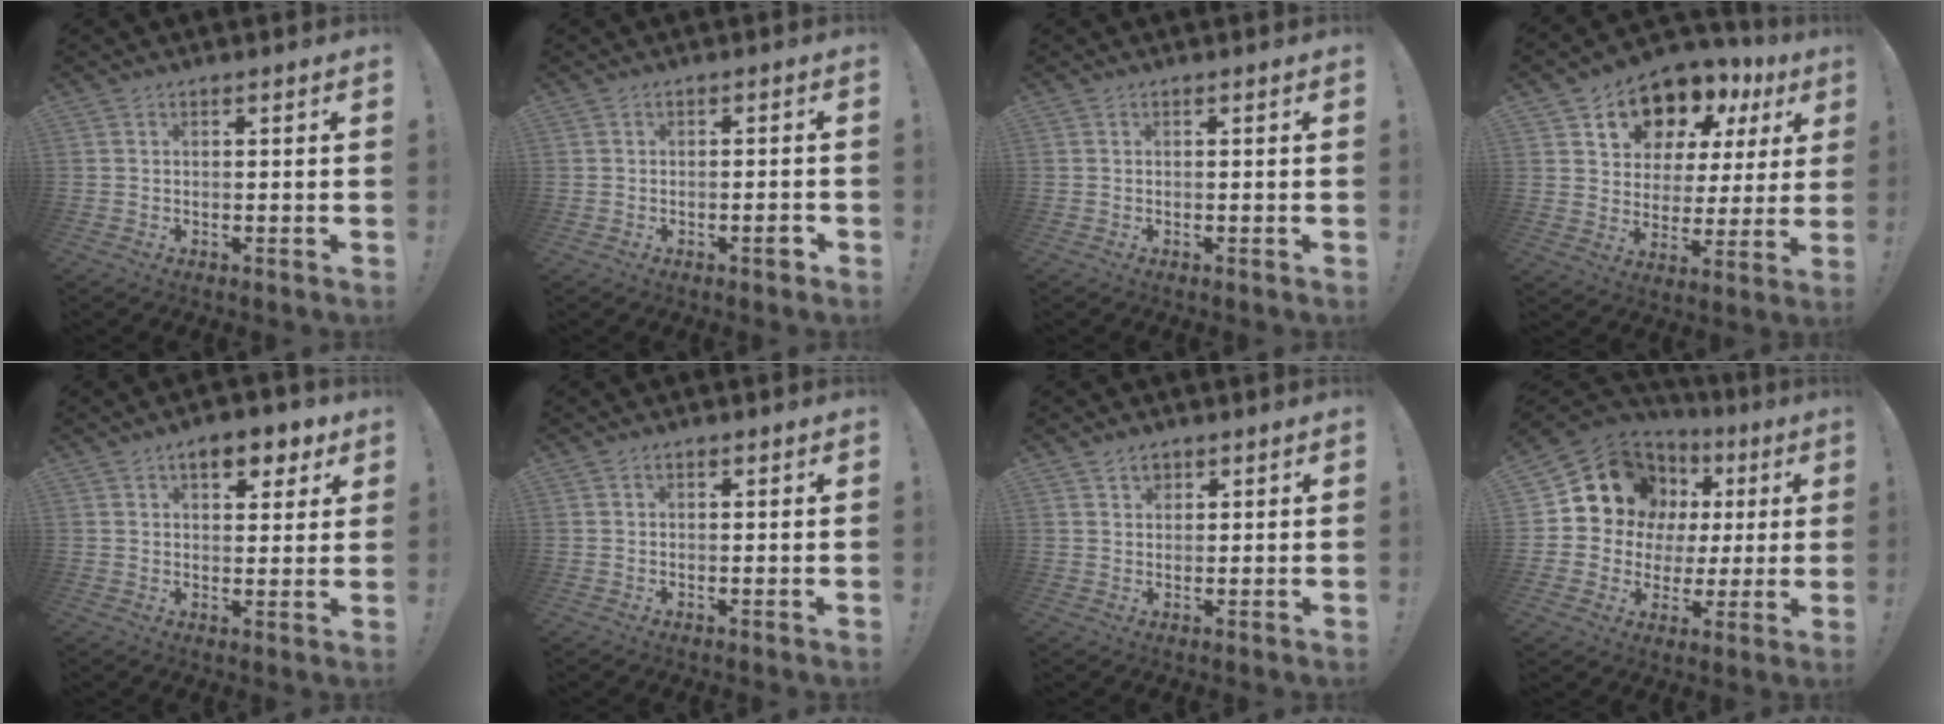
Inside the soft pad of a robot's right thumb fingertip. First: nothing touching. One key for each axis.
{"total": 2.7, "fx": -1.5, "fy": 1.5, "fz": 1.7, "tx": -0.019, "ty": 0.008, "tz": -0.027}
{"total": 0.0}
{"total": 12.1, "fx": 9.1, "fy": 7.2, "fz": 3.3, "tx": -0.056, "ty": -0.081, "tz": 0.173}
{"total": 8.0, "fx": 4.6, "fy": 3.8, "fz": 5.2, "tx": -0.059, "ty": -0.017, "tz": 0.077}
{"total": 0.6, "fx": 0.4, "fy": 0.3, "fz": 0.3, "tx": -0.001, "ty": 0.000, "tz": 0.007}
{"total": 2.8, "fx": 2.0, "fy": 1.9, "fz": 0.8, "tx": -0.003, "ty": -0.012, "tz": 0.033}
{"total": 13.1, "fx": 6.3, "fy": 10.5, "fz": 4.7, "tx": -0.074, "ty": -0.054, "tz": 0.136}